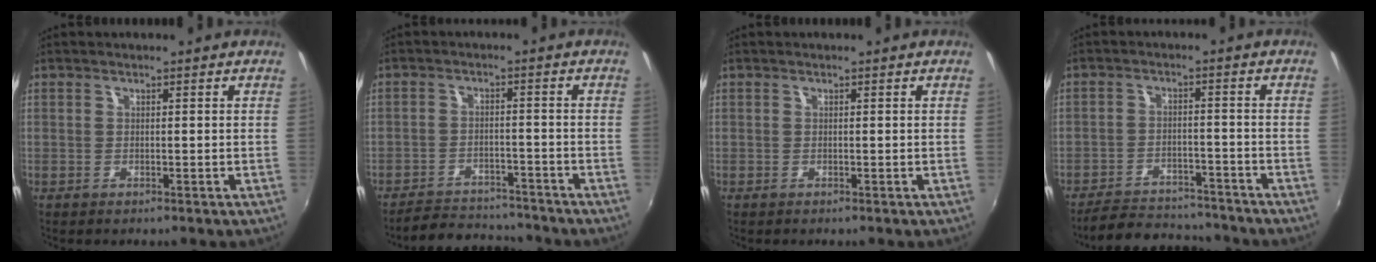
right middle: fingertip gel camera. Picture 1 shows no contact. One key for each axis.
{"total": 10.3, "fx": -9.7, "fy": 2.6, "fz": 2.5, "tx": -0.073, "ty": 0.008, "tz": -0.137}
{"total": 0.0}
{"total": 12.7, "fx": -11.6, "fy": 3.4, "fz": 3.9, "tx": -0.102, "ty": 0.006, "tz": -0.163}